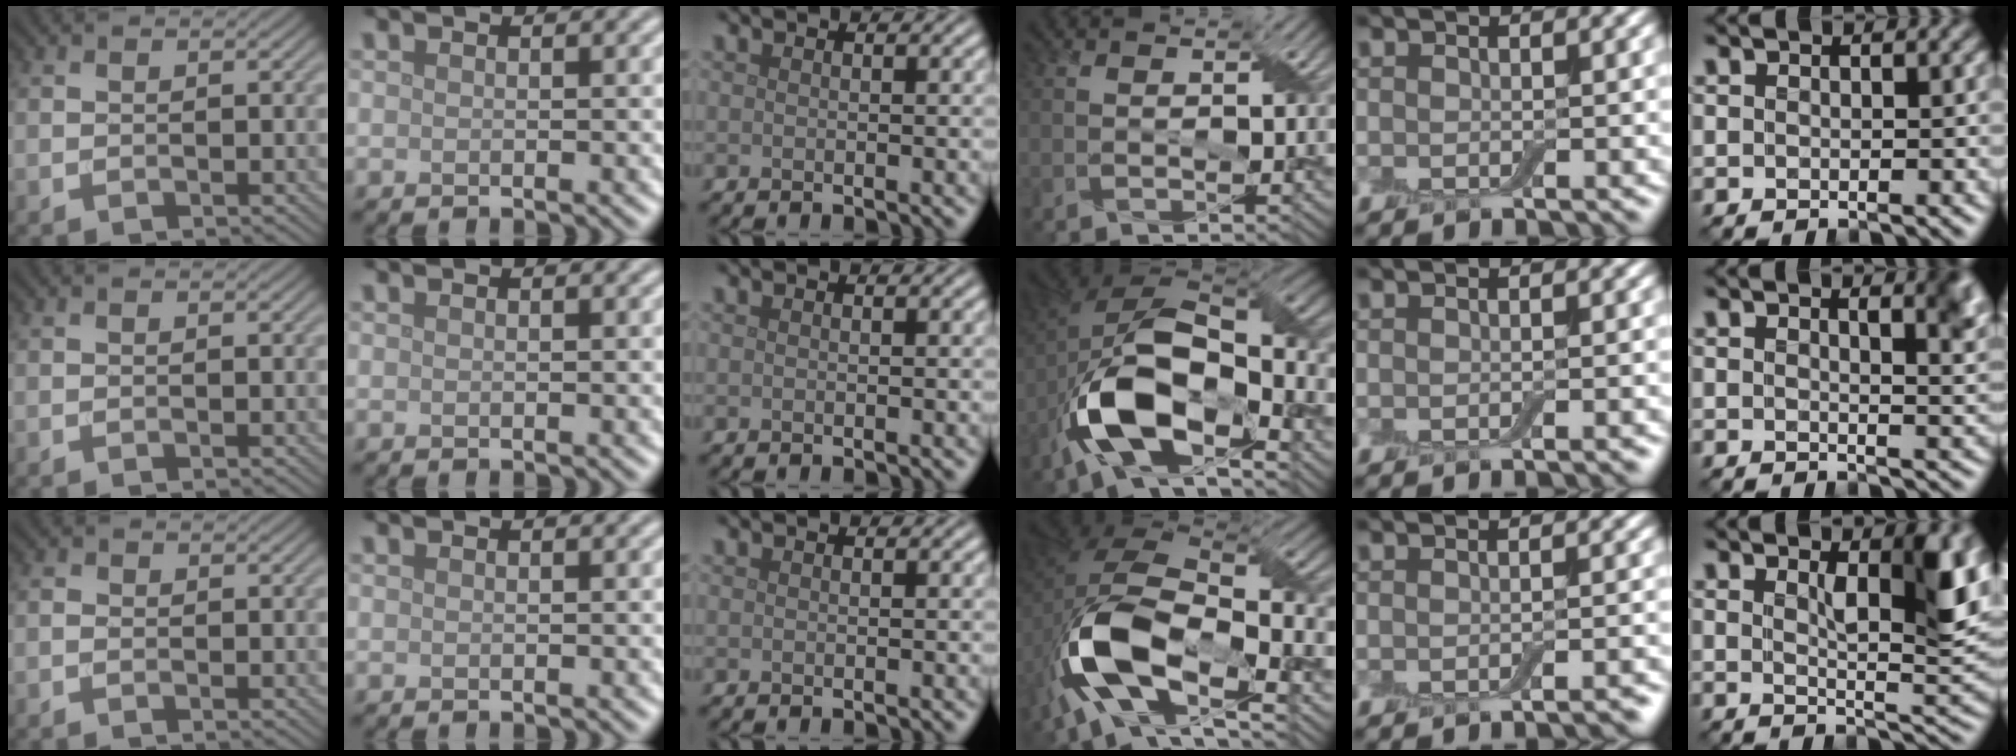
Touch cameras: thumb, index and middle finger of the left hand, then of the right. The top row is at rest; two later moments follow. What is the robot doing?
{"motion": "peel", "object": "bubble wrap"}